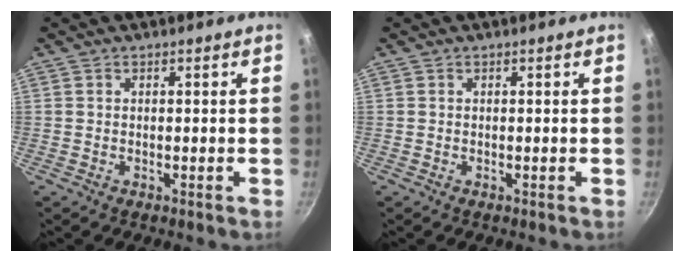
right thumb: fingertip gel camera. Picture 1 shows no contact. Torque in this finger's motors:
{"motor_torque": [-0.37, -0.04, -0.16, 0.58, 0.04]}